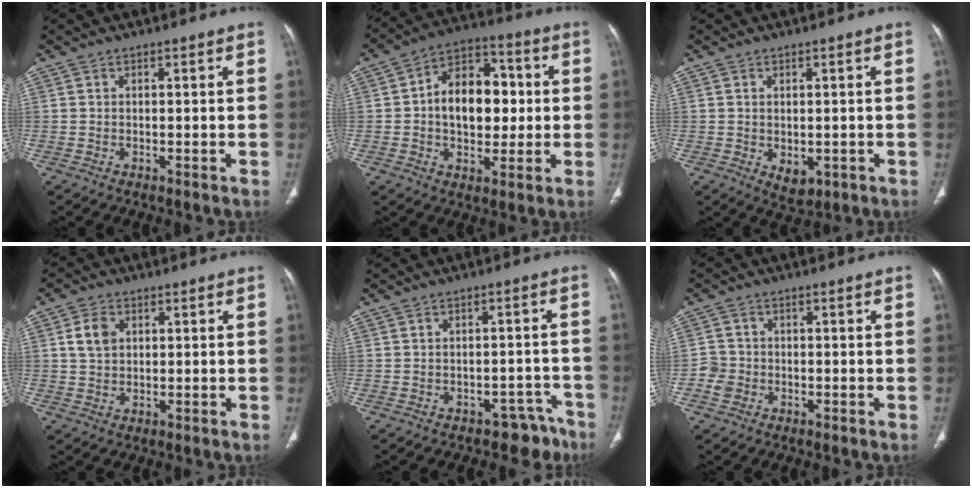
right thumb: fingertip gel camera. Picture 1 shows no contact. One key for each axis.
{"total": 14.8, "fx": 0.6, "fy": 10.1, "fz": 10.9, "tx": -0.123, "ty": 0.027, "tz": 0.004}
{"total": 3.8, "fx": -0.8, "fy": 2.5, "fz": 2.7, "tx": -0.032, "ty": -0.007, "tz": 0.003}
{"total": 4.5, "fx": 1.2, "fy": 3.4, "fz": 2.8, "tx": -0.045, "ty": 0.000, "tz": 0.023}
{"total": 5.5, "fx": -4.3, "fy": 3.3, "fz": 0.6, "tx": 0.021, "ty": 0.055, "tz": -0.054}
{"total": 3.1, "fx": -1.1, "fy": 2.8, "fz": 0.7, "tx": 0.001, "ty": 0.012, "tz": -0.027}